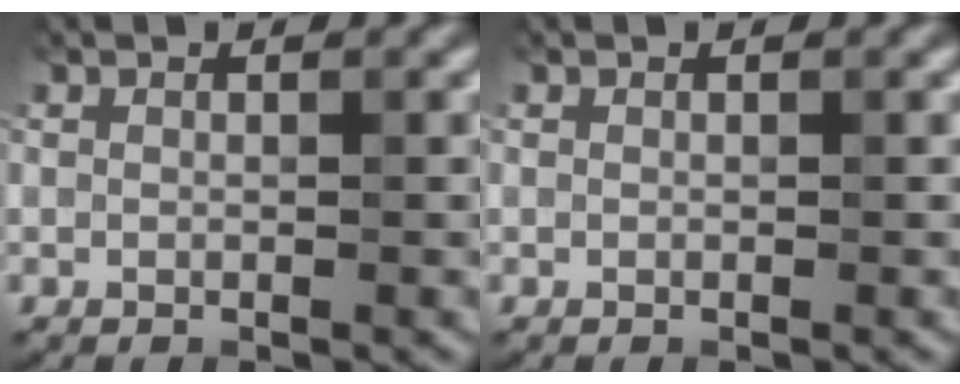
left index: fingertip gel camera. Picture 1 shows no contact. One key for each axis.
{"total": 0.0}